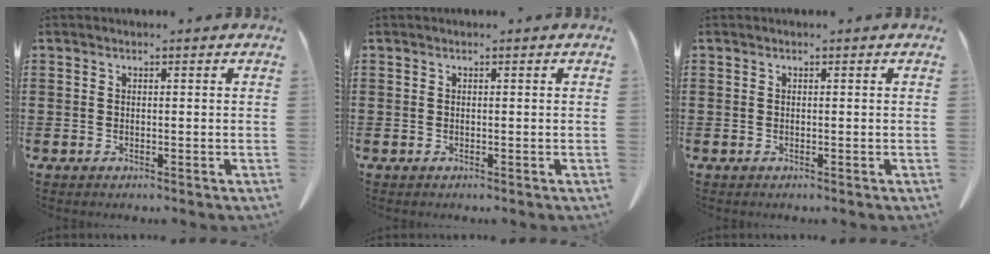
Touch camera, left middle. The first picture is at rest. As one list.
[{"total": 0.0}, {"total": 0.0}]